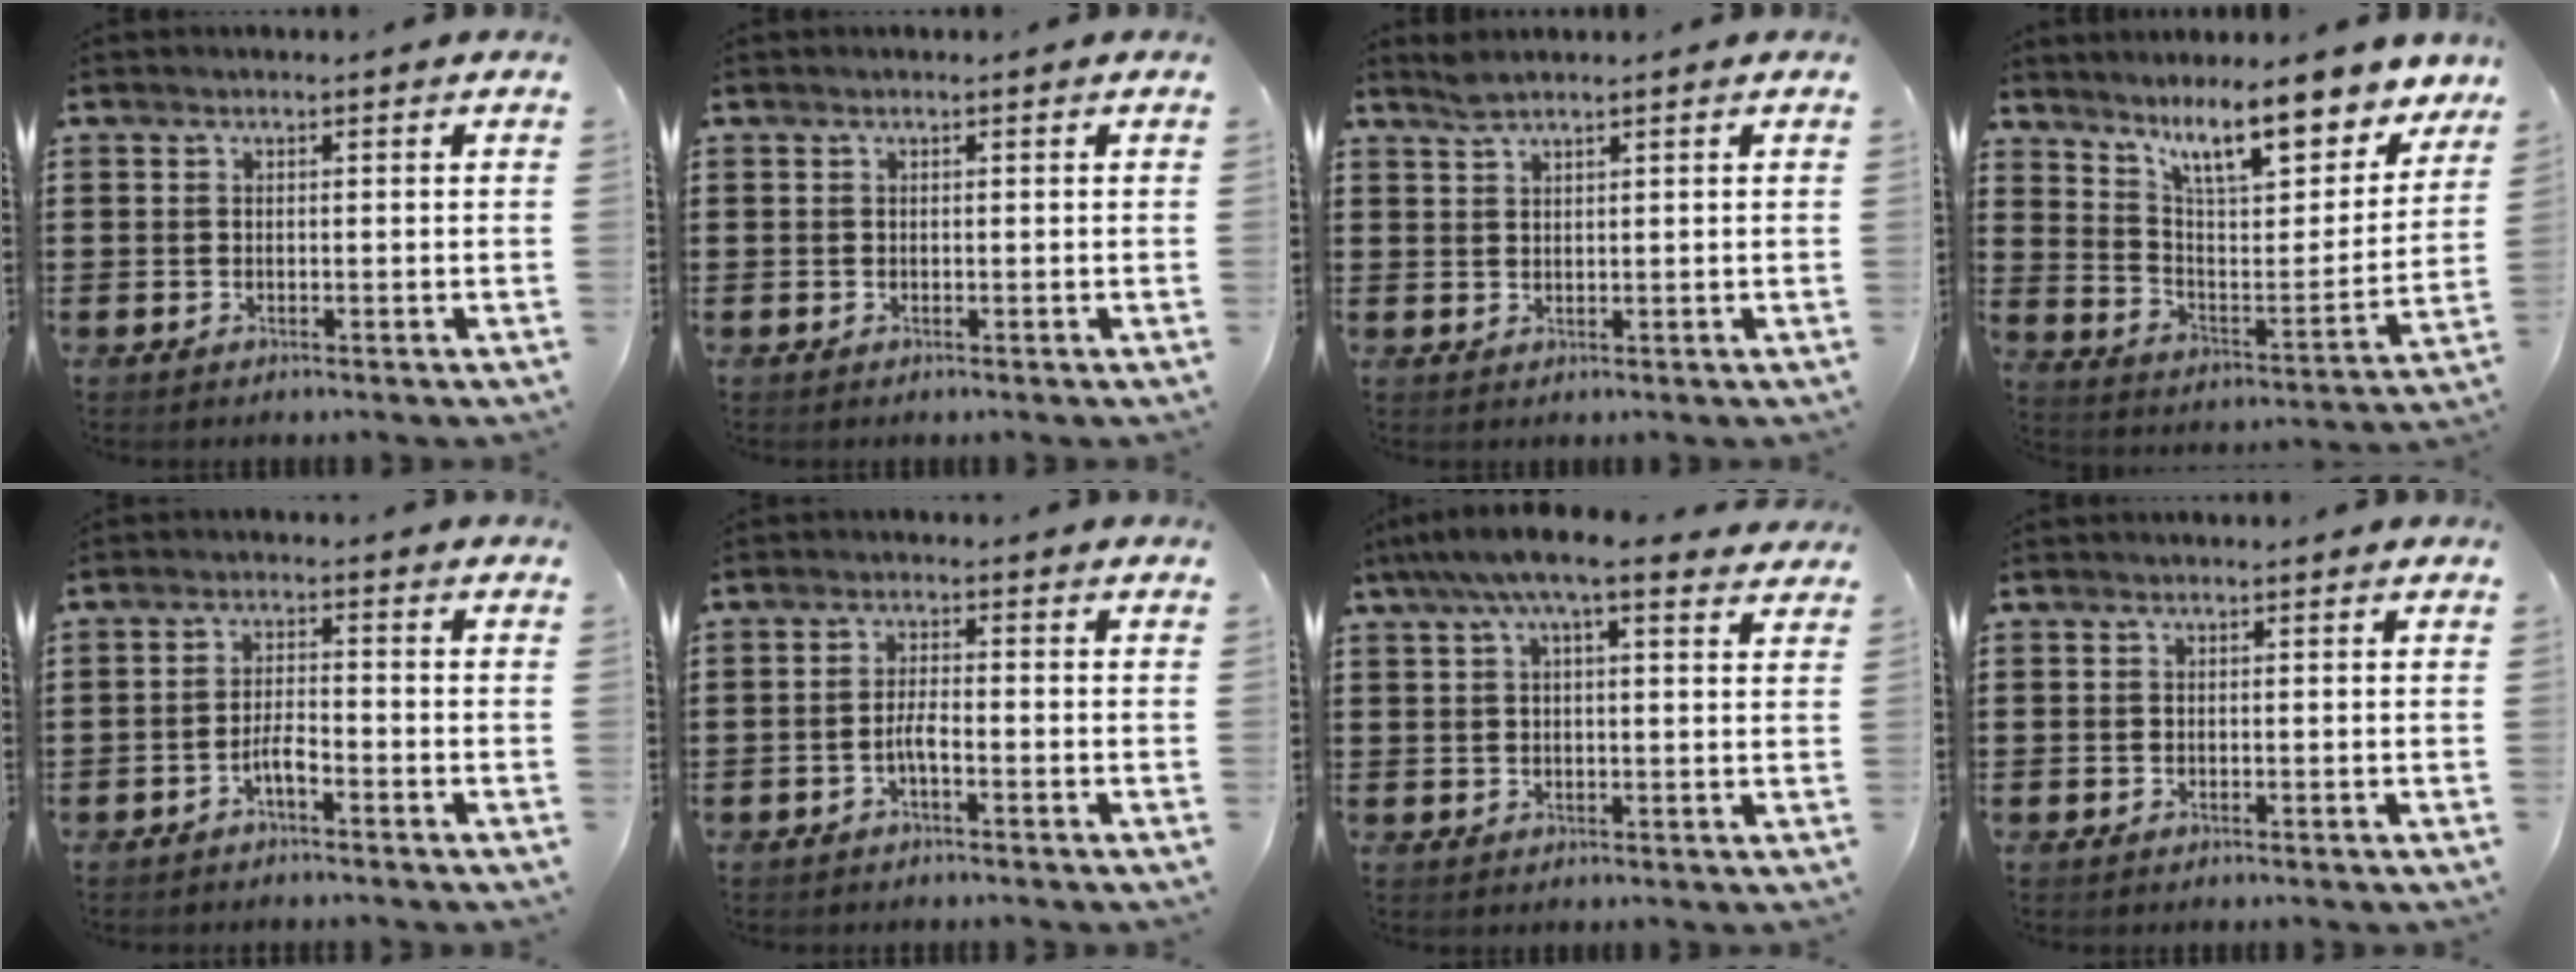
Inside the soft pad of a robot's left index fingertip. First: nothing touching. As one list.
[{"total": 0.0}, {"total": 1.9, "force": [1.6, 0.1, 0.9], "torque": [-0.021, -0.001, 0.031]}, {"total": 11.6, "force": [9.1, 2.2, 6.8], "torque": [-0.129, -0.055, 0.155]}, {"total": 3.2, "force": [-1.9, 0.7, 2.4], "torque": [-0.051, 0.005, -0.038]}, {"total": 2.6, "force": [-1.2, 0.5, 2.2], "torque": [-0.049, 0.000, -0.023]}, {"total": 6.4, "force": [4.4, 1.2, 4.6], "torque": [-0.098, 0.001, 0.075]}, {"total": 0.0}]